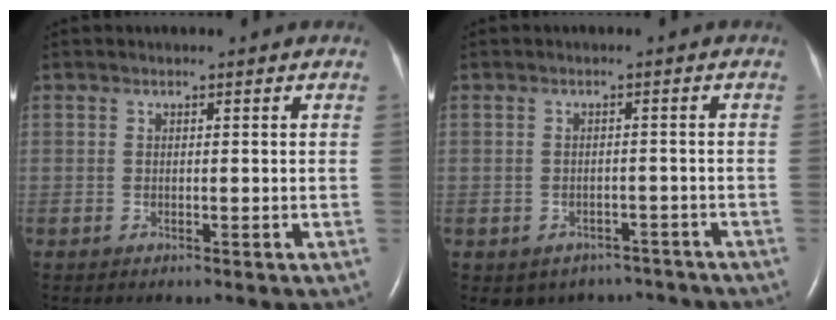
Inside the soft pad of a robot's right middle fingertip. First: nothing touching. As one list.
[{"total": 6.5, "force": [-5.3, 3.8, 0.6], "torque": [0.002, 0.016, -0.059]}]